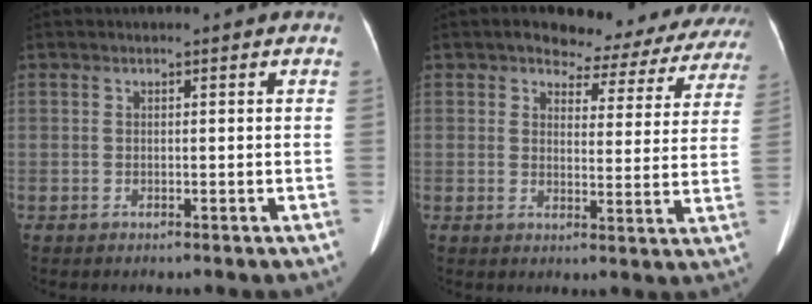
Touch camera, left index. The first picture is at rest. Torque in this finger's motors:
{"motor_torque": [0.94, -1.21, 0.06, 0.03]}